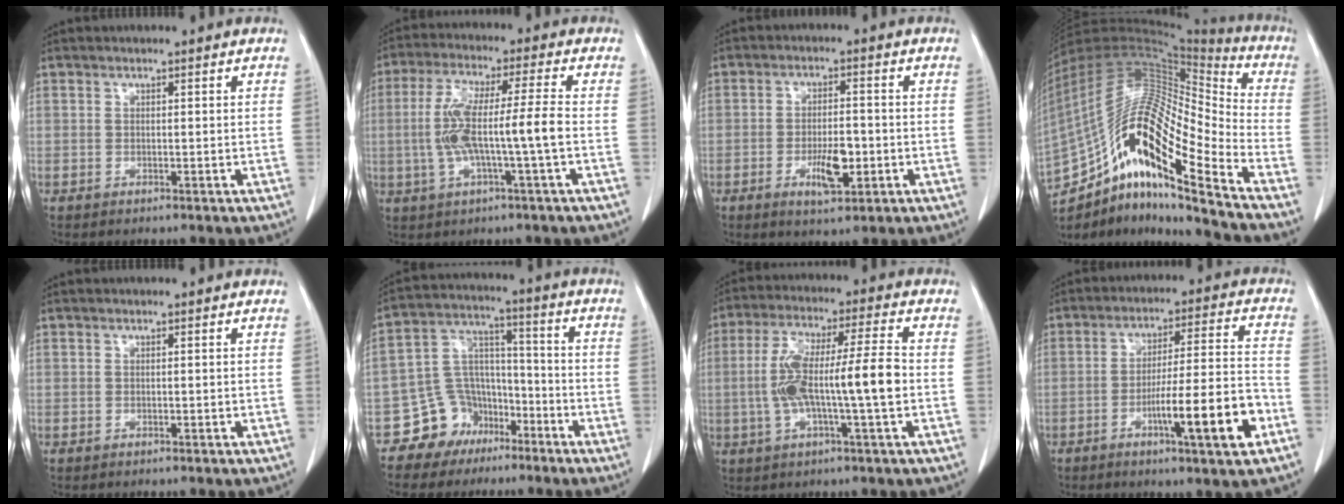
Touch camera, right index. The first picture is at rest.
{"total": 10.0, "force": [-1.3, 0.2, 9.9], "torque": [-0.202, 0.017, -0.025]}
{"total": 5.9, "force": [-1.9, 2.0, 5.3], "torque": [-0.095, -0.002, -0.024]}
{"total": 24.1, "force": [-13.8, 4.3, 19.3], "torque": [-0.382, 0.011, -0.246]}
{"total": 0.0}
{"total": 9.5, "force": [-6.1, 7.2, 1.4], "torque": [-0.026, 0.051, -0.101]}
{"total": 11.8, "force": [-1.4, 0.8, 11.6], "torque": [-0.226, 0.019, -0.026]}
{"total": 13.0, "force": [-5.4, 0.2, 11.9], "torque": [-0.192, 0.001, -0.080]}